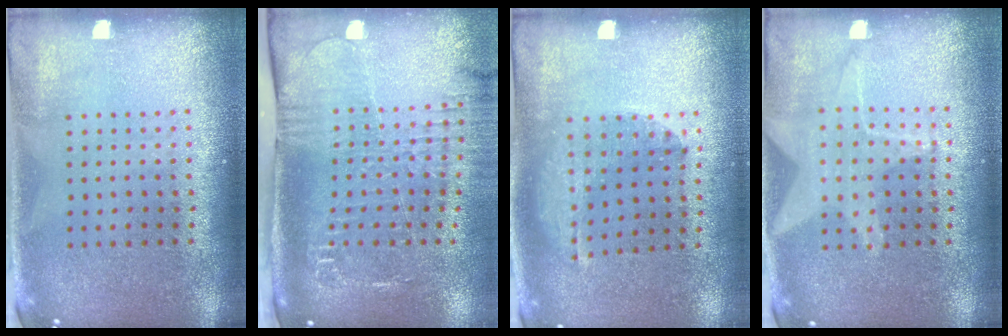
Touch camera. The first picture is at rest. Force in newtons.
{"total": 2.5, "press": 2.1, "slide": 1.3}
{"total": 1.0, "press": 1.0, "slide": 0.2}
{"total": 1.5, "press": 1.4, "slide": 0.5}